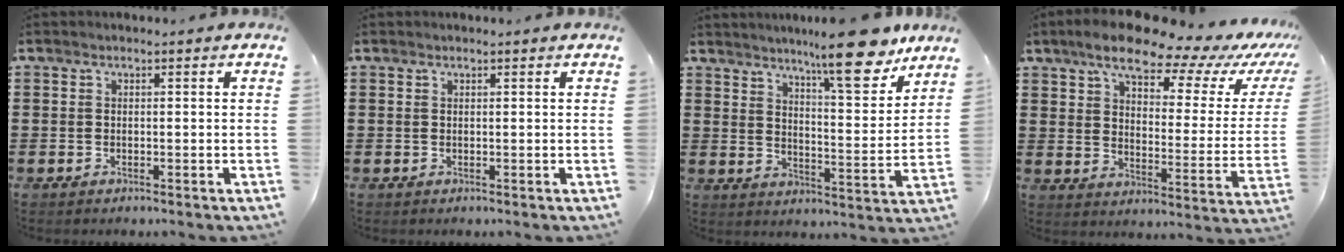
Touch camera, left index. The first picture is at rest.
{"total": 0.0}
{"total": 12.8, "force": [10.2, 1.4, 7.6], "torque": [-0.119, -0.058, 0.167]}
{"total": 11.3, "force": [9.1, 2.9, 6.1], "torque": [-0.118, -0.057, 0.149]}